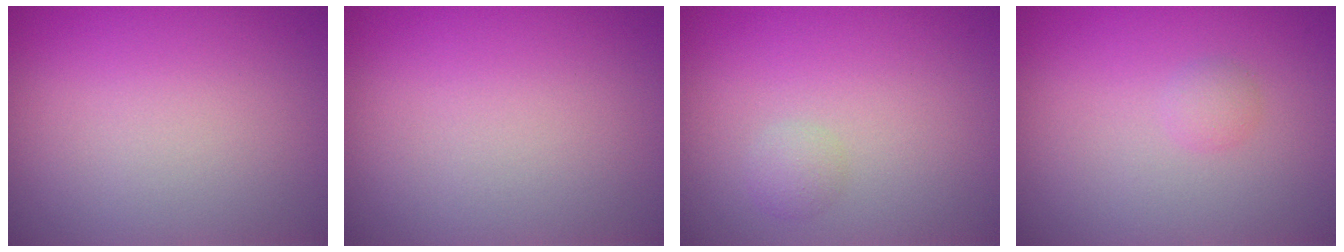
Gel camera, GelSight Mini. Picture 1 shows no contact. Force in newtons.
{"total": 0.0}
{"total": 1.0, "press": 1.0, "slide": 0.1}
{"total": 0.9, "press": 0.9, "slide": 0.0}